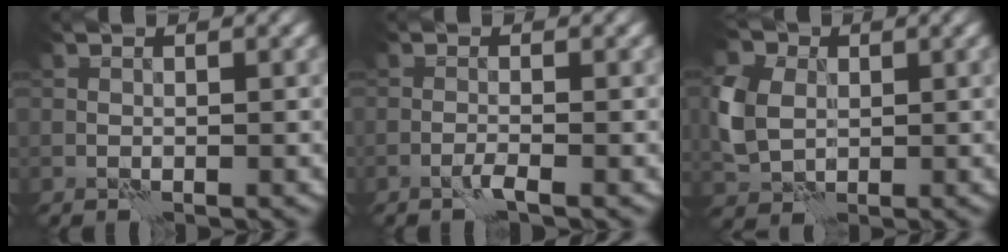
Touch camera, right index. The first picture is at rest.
{"total": 0.9, "force": [-0.6, -0.4, 0.6], "torque": [-0.013, 0.003, -0.014]}
{"total": 5.5, "force": [0.6, 4.3, 3.4], "torque": [-0.094, 0.000, 0.008]}